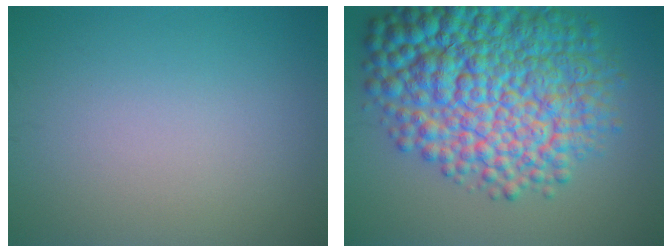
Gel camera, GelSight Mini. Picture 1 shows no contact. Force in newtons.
{"total": 13.8, "press": 13.8, "slide": 0.3}